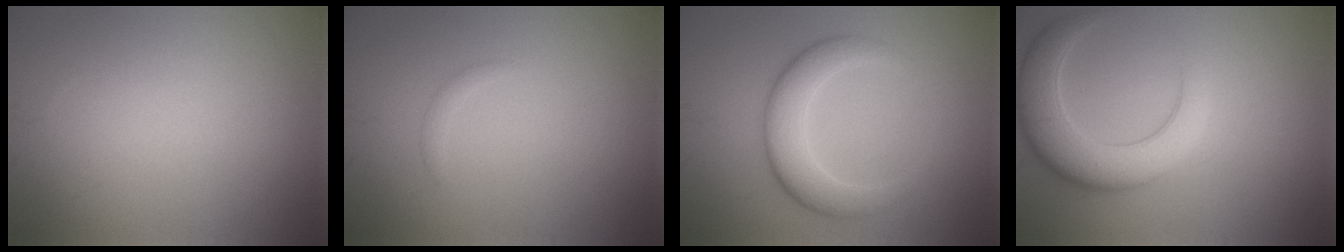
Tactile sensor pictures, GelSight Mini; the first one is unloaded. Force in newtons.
{"total": 0.7, "press": 0.7, "slide": 0.1}
{"total": 4.6, "press": 4.6, "slide": 0.1}
{"total": 6.2, "press": 6.2, "slide": 0.6}